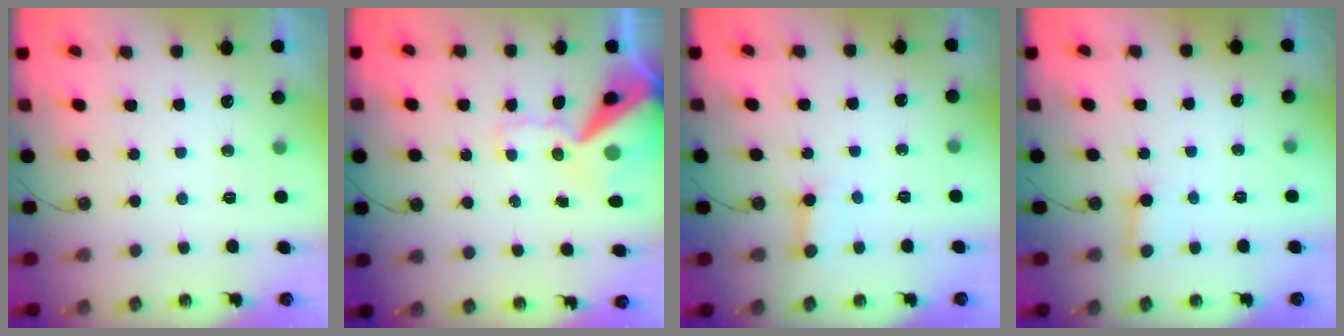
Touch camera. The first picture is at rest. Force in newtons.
{"total": 17.5, "press": 17.3, "slide": 2.8}
{"total": 3.2, "press": 3.1, "slide": 0.5}
{"total": 3.1, "press": 3.1, "slide": 0.2}